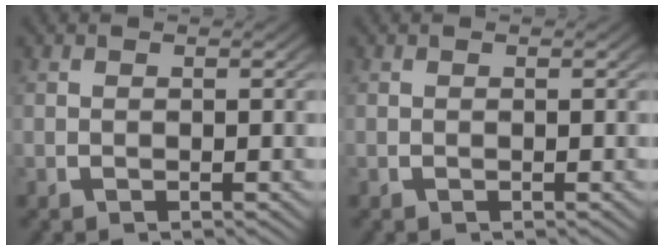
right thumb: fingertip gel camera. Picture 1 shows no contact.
{"total": 0.0}